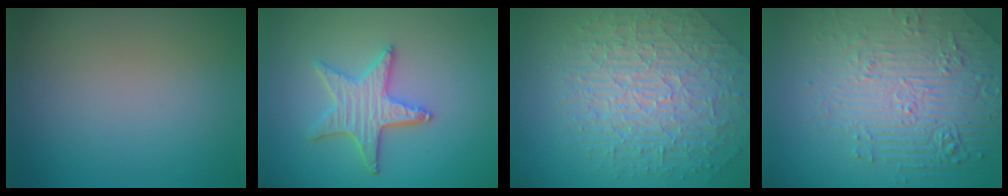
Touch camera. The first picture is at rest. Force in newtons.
{"total": 4.3, "press": 3.6, "slide": 2.2}
{"total": 6.7, "press": 5.5, "slide": 3.7}
{"total": 6.3, "press": 5.3, "slide": 3.5}